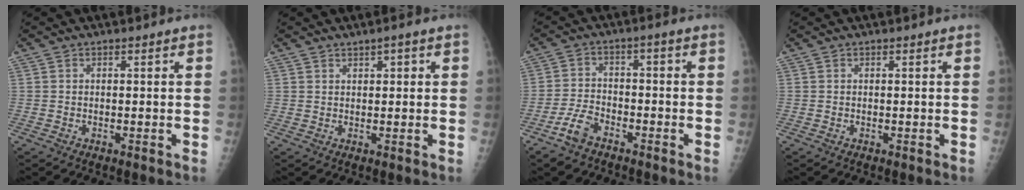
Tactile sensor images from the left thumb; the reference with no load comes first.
{"total": 1.5, "force": [0.9, 1.1, 0.4], "torque": [0.012, -0.002, 0.010]}
{"total": 5.5, "force": [-3.8, 2.8, 2.9], "torque": [-0.060, 0.018, -0.073]}
{"total": 0.0}